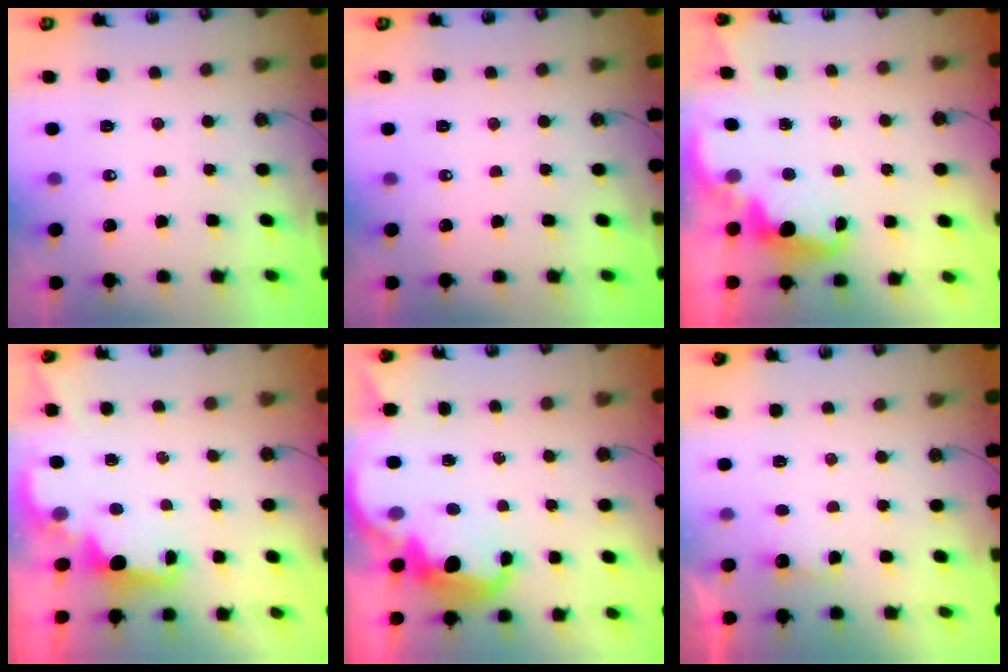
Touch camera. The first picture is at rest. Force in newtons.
{"total": 0.0}
{"total": 2.7, "press": 2.6, "slide": 0.6}
{"total": 2.3, "press": 2.2, "slide": 0.7}
{"total": 4.8, "press": 4.7, "slide": 0.7}
{"total": 2.6, "press": 2.5, "slide": 0.8}